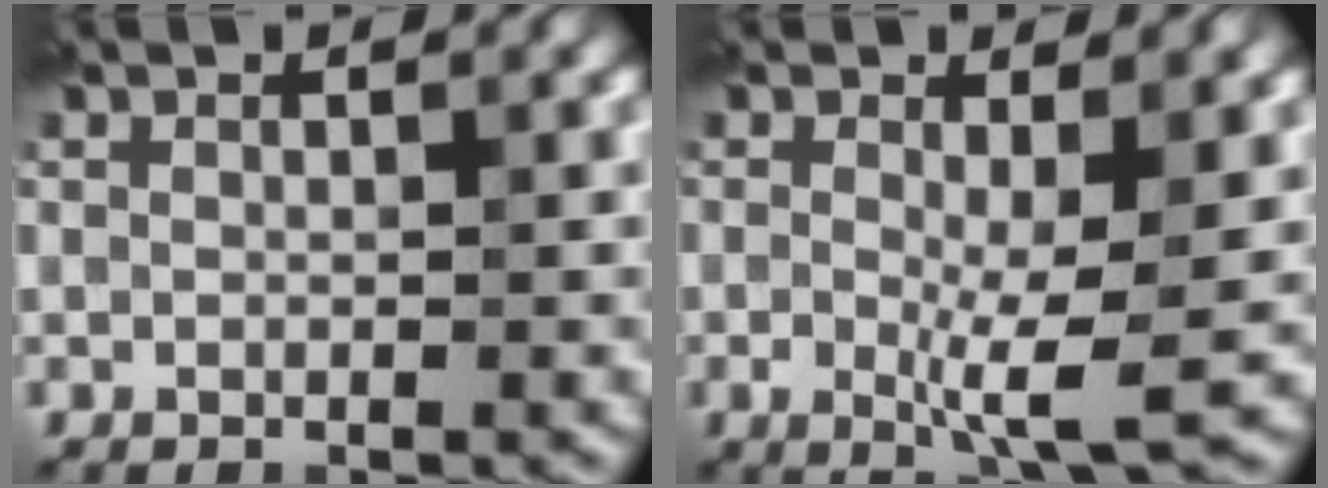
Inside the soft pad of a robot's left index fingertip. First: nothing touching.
{"total": 4.4, "force": [-0.3, 0.8, 4.3], "torque": [-0.080, -0.013, -0.006]}